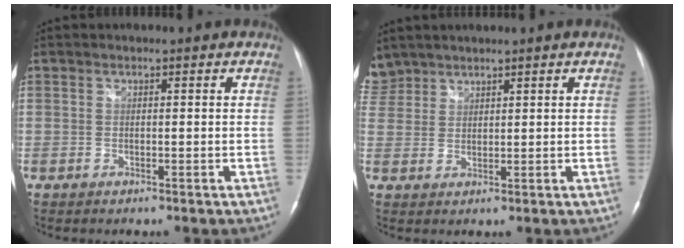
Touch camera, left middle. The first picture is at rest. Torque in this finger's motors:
{"motor_torque": [0.03, -0.37, 0.01, -0.05]}